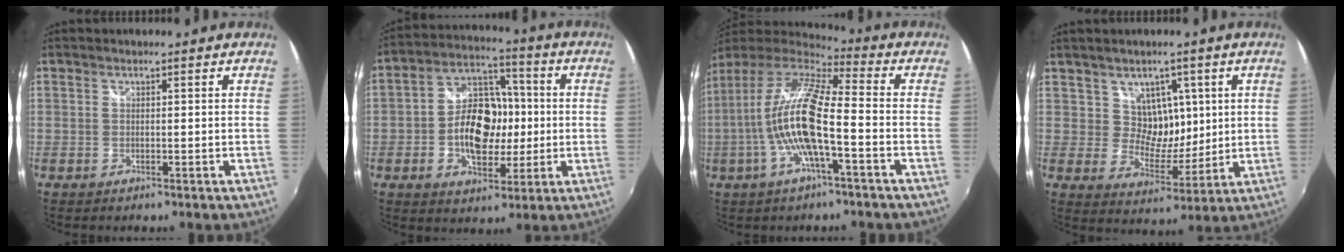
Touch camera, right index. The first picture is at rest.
{"total": 13.7, "force": [-1.6, 8.9, 10.3], "torque": [-0.189, 0.027, -0.025]}
{"total": 15.6, "force": [-3.3, 2.7, 15.0], "torque": [-0.269, -0.007, -0.066]}
{"total": 7.2, "force": [2.7, 6.1, 2.7], "torque": [-0.036, -0.005, 0.050]}